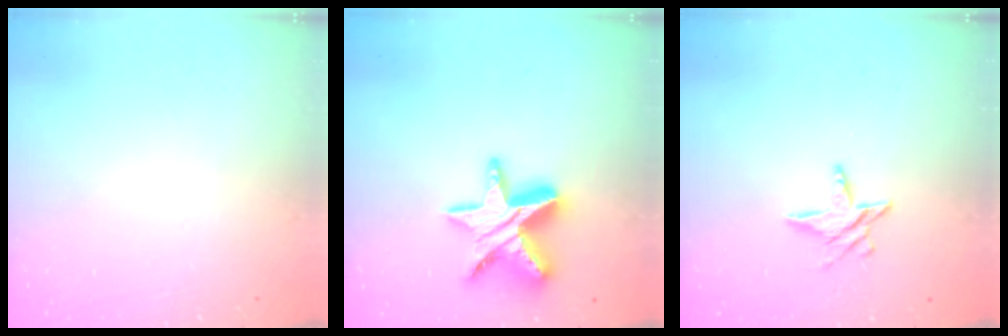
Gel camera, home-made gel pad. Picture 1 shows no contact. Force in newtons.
{"total": 16.3, "press": 16.2, "slide": 1.1}
{"total": 6.5, "press": 6.5, "slide": 0.3}